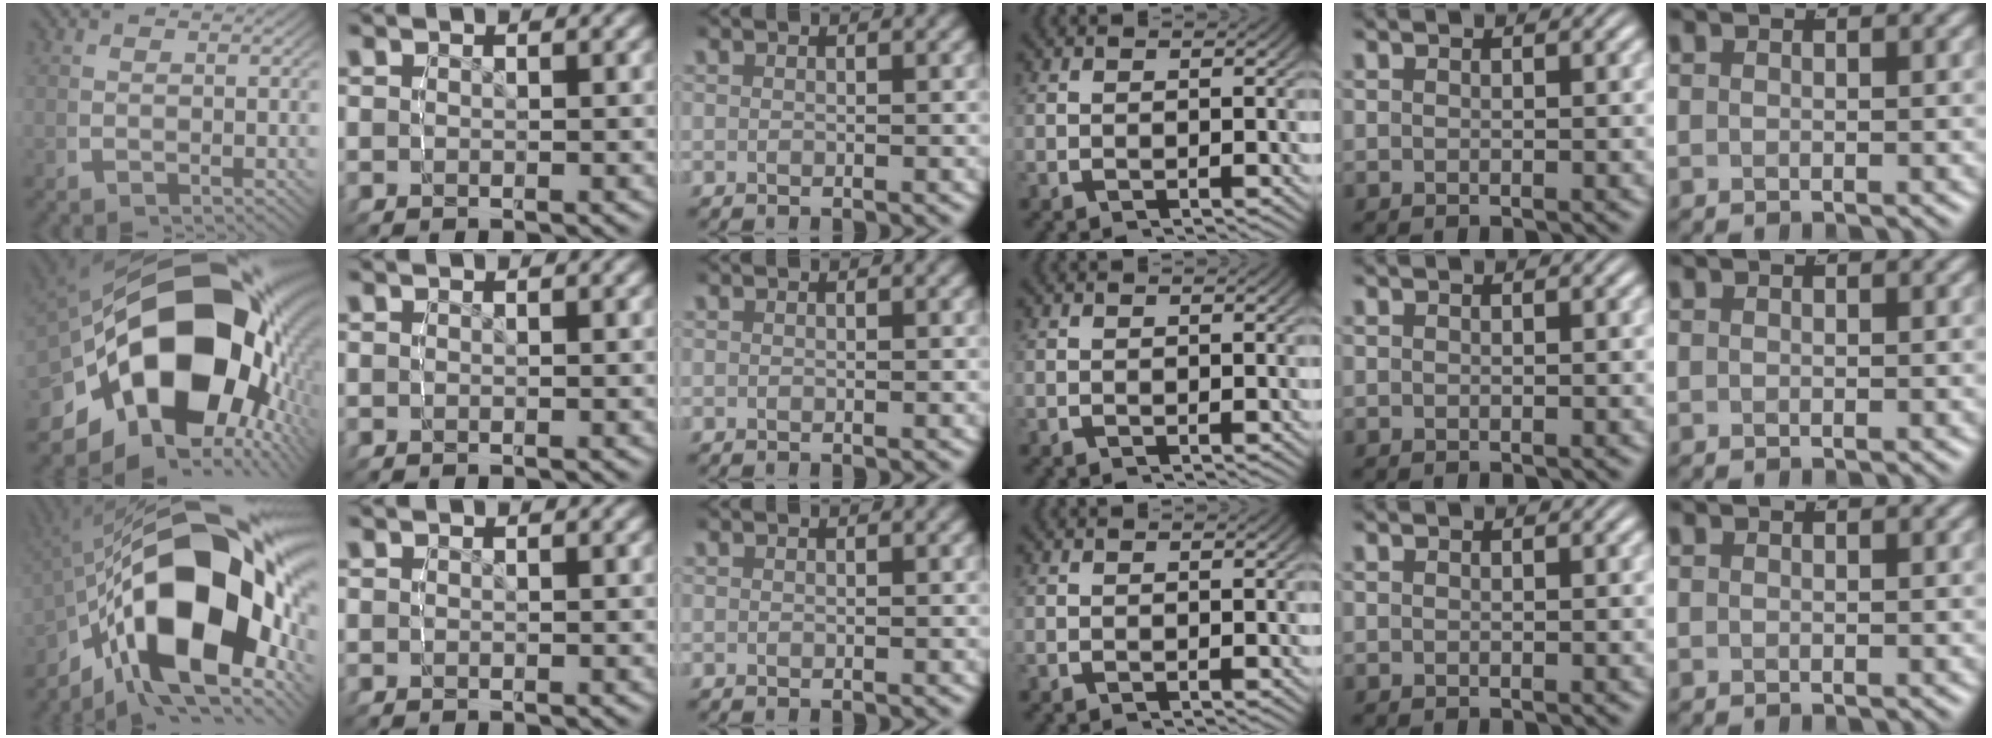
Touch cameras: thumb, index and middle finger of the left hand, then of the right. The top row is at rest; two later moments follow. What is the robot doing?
{"motion": "lift_and_place", "object": "toy banana"}